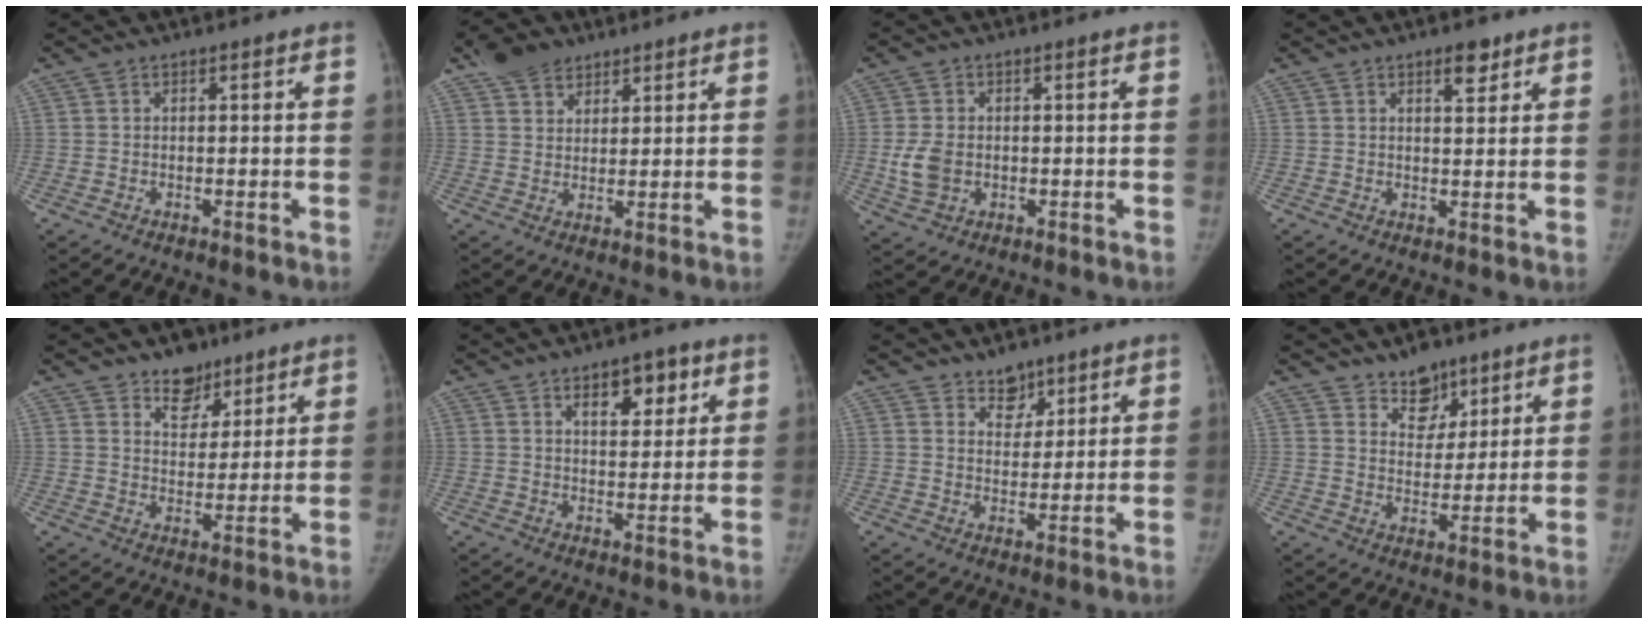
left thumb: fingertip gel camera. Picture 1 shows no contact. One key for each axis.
{"total": 6.6, "fx": 4.5, "fy": 4.4, "fz": 2.1, "tx": -0.016, "ty": -0.016, "tz": 0.084}
{"total": 5.4, "fx": -0.4, "fy": 4.0, "fz": 3.7, "tx": -0.074, "ty": -0.001, "tz": -0.001}
{"total": 3.7, "fx": 2.5, "fy": 1.5, "fz": 2.3, "tx": -0.019, "ty": -0.014, "tz": 0.036}
{"total": 7.7, "fx": 5.4, "fy": 4.7, "fz": 2.6, "tx": -0.007, "ty": -0.034, "tz": 0.090}
{"total": 7.7, "fx": 4.0, "fy": 4.0, "fz": 5.2, "tx": -0.043, "ty": -0.020, "tz": 0.058}
{"total": 5.2, "fx": 3.8, "fy": 3.2, "fz": 1.5, "tx": 0.006, "ty": -0.029, "tz": 0.065}
{"total": 9.1, "fx": 6.5, "fy": 5.6, "fz": 3.1, "tx": -0.012, "ty": -0.042, "tz": 0.109}